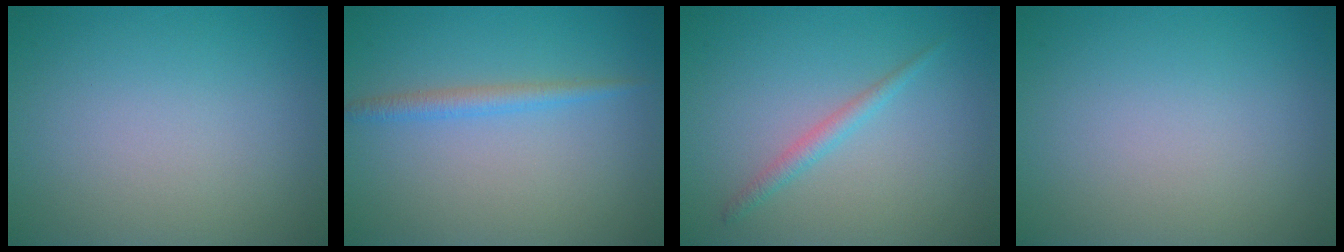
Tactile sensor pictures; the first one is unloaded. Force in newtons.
{"total": 1.7, "press": 1.7, "slide": 0.1}
{"total": 1.4, "press": 1.4, "slide": 0.1}
{"total": 0.0}